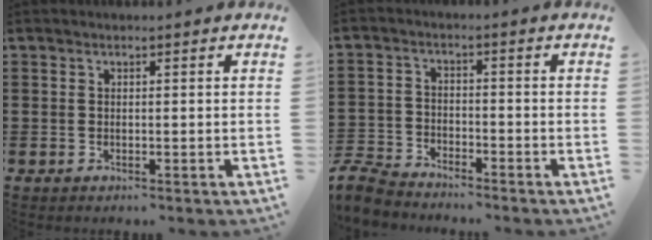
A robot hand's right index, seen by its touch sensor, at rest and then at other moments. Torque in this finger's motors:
{"motor_torque": [-1.70, 0.43, -1.05, -0.21]}